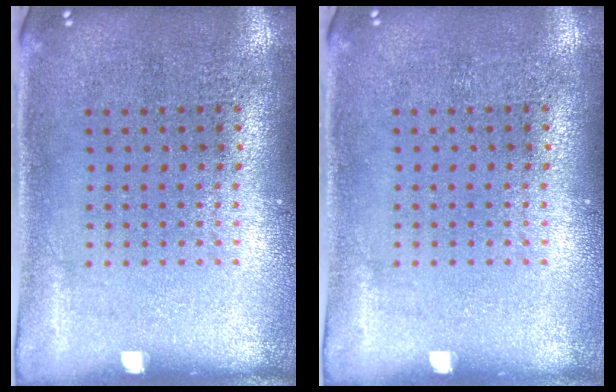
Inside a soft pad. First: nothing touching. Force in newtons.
{"total": 0.0}